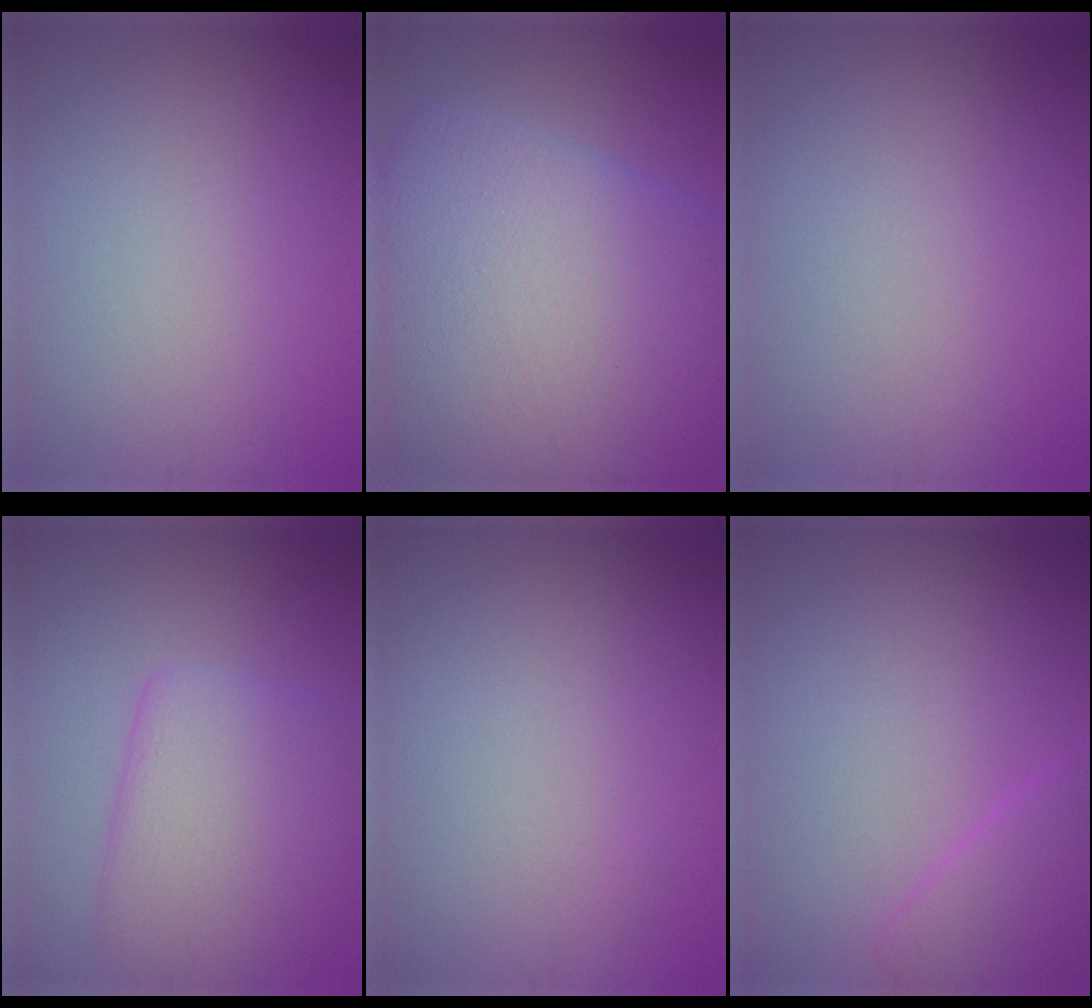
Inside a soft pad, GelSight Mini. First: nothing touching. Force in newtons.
{"total": 17.0, "press": 17.0, "slide": 0.3}
{"total": 0.0}
{"total": 7.0, "press": 7.0, "slide": 0.2}
{"total": 0.0}
{"total": 3.0, "press": 3.0, "slide": 0.2}